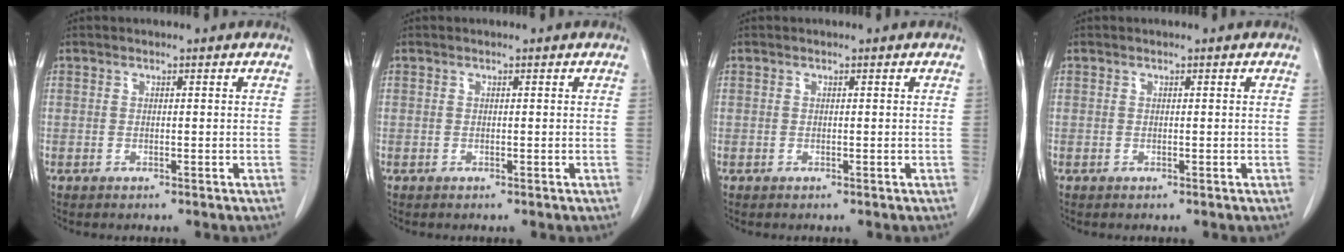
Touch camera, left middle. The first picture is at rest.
{"total": 0.0}
{"total": 0.0}
{"total": 0.0}